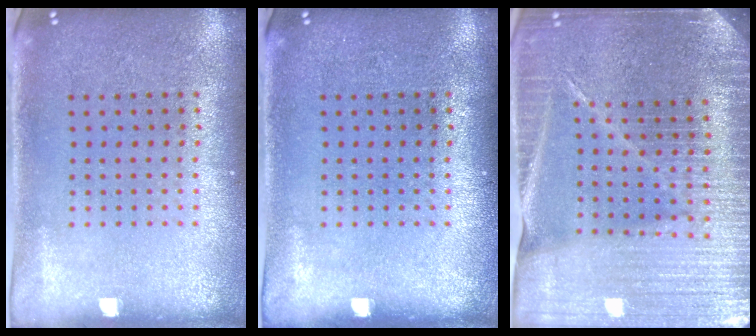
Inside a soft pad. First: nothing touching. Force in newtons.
{"total": 0.0}
{"total": 4.9, "press": 4.5, "slide": 2.1}